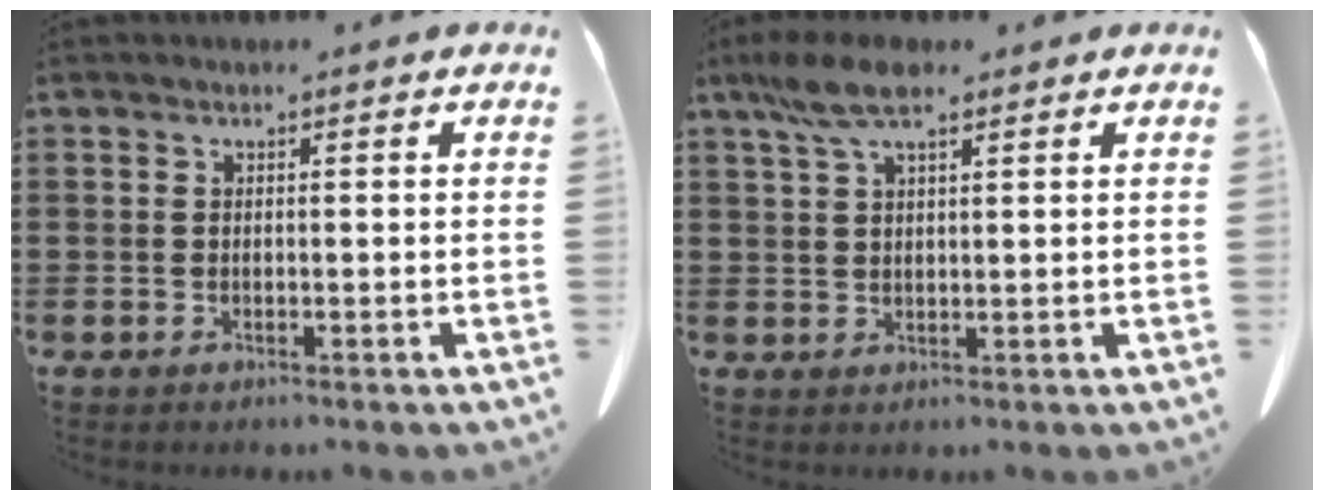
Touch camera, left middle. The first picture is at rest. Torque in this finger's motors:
{"motor_torque": [0.99, 0.63, 0.14, 0.07]}